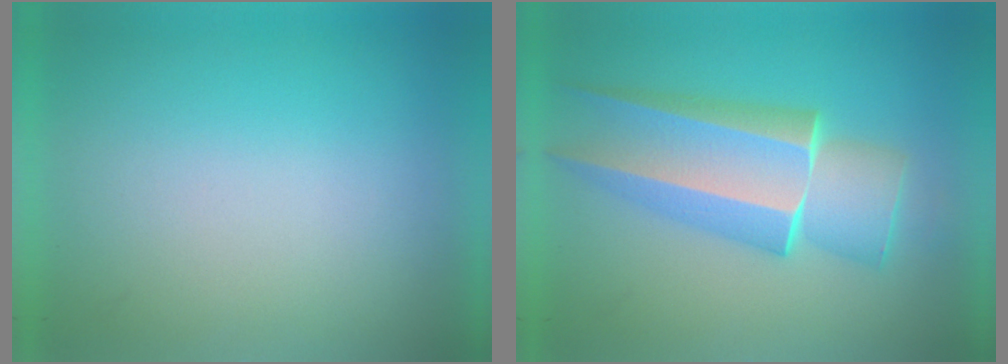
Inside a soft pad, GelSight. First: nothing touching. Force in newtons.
{"total": 5.9}